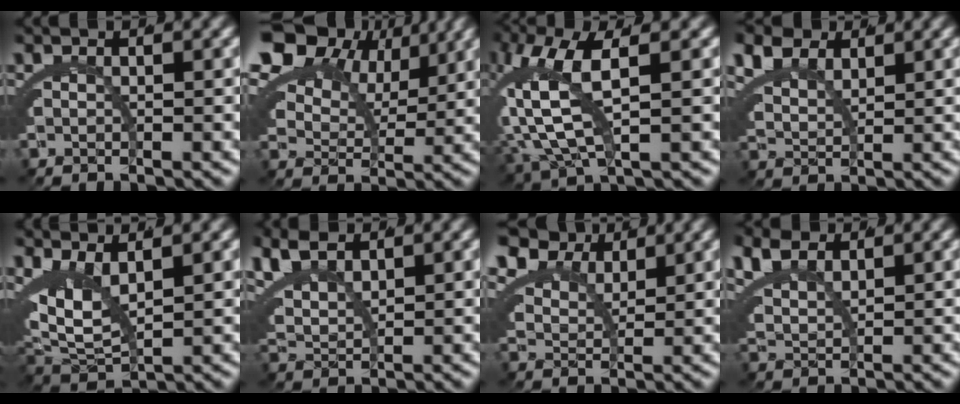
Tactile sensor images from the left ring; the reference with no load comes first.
{"total": 9.7, "force": [4.5, 6.5, 5.6], "torque": [-0.117, 0.006, 0.072]}
{"total": 9.3, "force": [1.8, 4.8, 7.7], "torque": [-0.178, -0.006, 0.040]}
{"total": 4.8, "force": [2.8, 3.0, 2.4], "torque": [-0.069, -0.010, 0.059]}
{"total": 7.2, "force": [1.5, 4.8, 5.2], "torque": [-0.121, -0.007, 0.030]}
{"total": 5.8, "force": [2.9, 3.9, 3.1], "torque": [-0.091, -0.004, 0.056]}
{"total": 7.7, "force": [4.9, 4.6, 3.8], "torque": [-0.074, 0.007, 0.079]}
{"total": 4.2, "force": [2.7, 2.4, 2.1], "torque": [-0.065, -0.008, 0.057]}